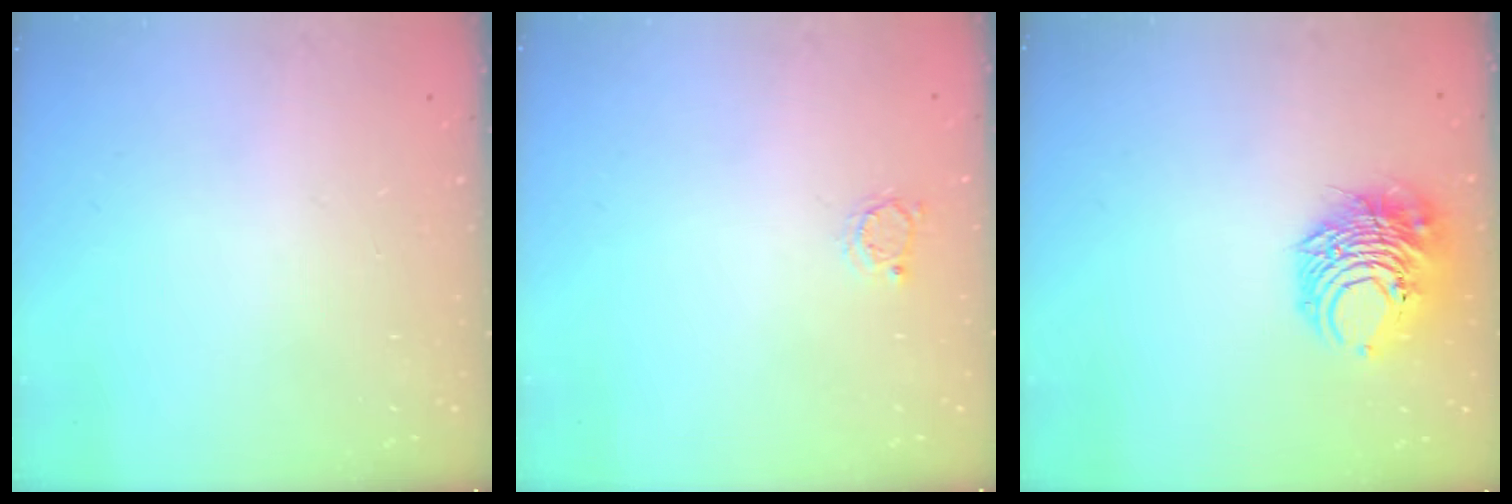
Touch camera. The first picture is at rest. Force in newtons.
{"total": 2.6, "press": 2.6, "slide": 0.4}
{"total": 10.3, "press": 10.2, "slide": 1.6}